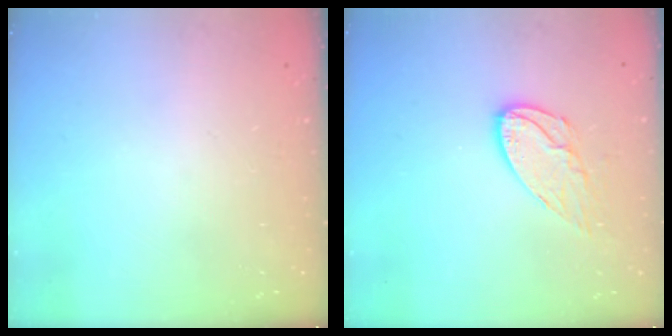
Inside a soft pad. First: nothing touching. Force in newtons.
{"total": 9.9, "press": 9.9, "slide": 0.7}